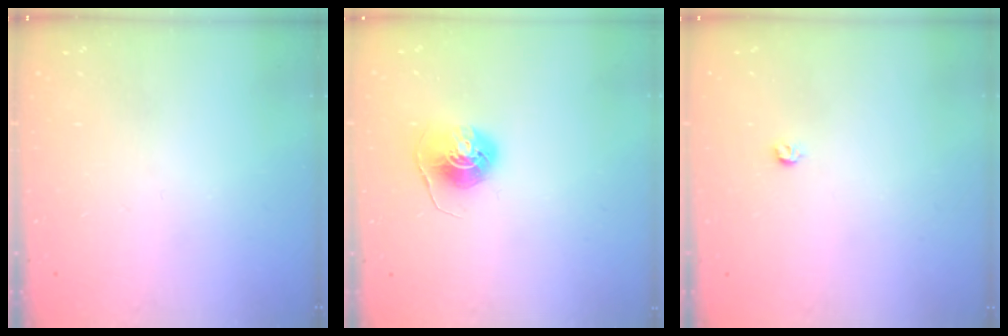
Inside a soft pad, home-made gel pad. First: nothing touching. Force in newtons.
{"total": 6.8, "press": 6.8, "slide": 0.4}
{"total": 3.2, "press": 3.2, "slide": 0.6}